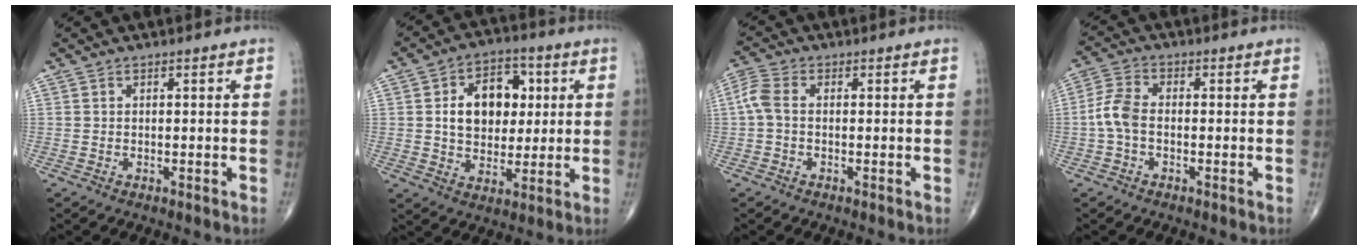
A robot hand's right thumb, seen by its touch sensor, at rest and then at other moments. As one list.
[{"total": 13.0, "force": [2.3, 9.2, 8.9], "torque": [-0.098, 0.006, 0.038]}, {"total": 4.1, "force": [-0.2, 2.4, 3.3], "torque": [-0.086, 0.012, -0.013]}, {"total": 5.4, "force": [-1.0, 3.1, 4.3], "torque": [-0.098, 0.017, -0.028]}]